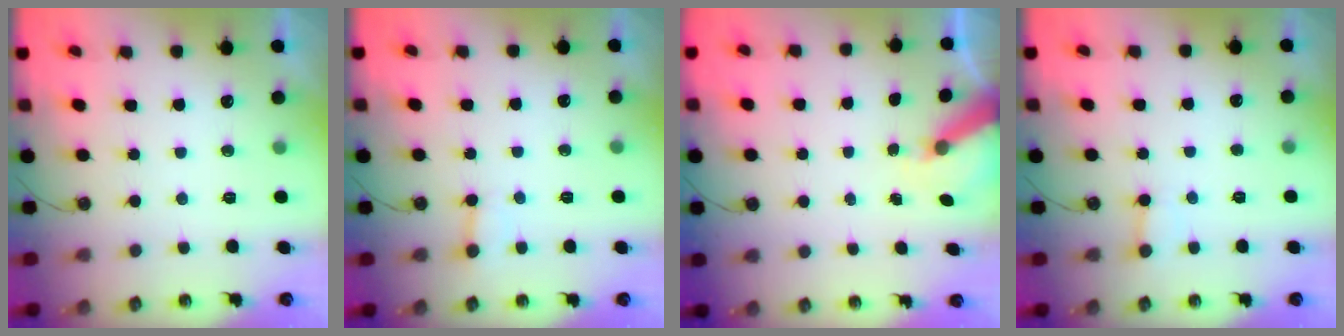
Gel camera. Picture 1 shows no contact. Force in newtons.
{"total": 2.4, "press": 2.4, "slide": 0.1}
{"total": 6.4, "press": 6.4, "slide": 0.3}
{"total": 2.2, "press": 2.2, "slide": 0.2}